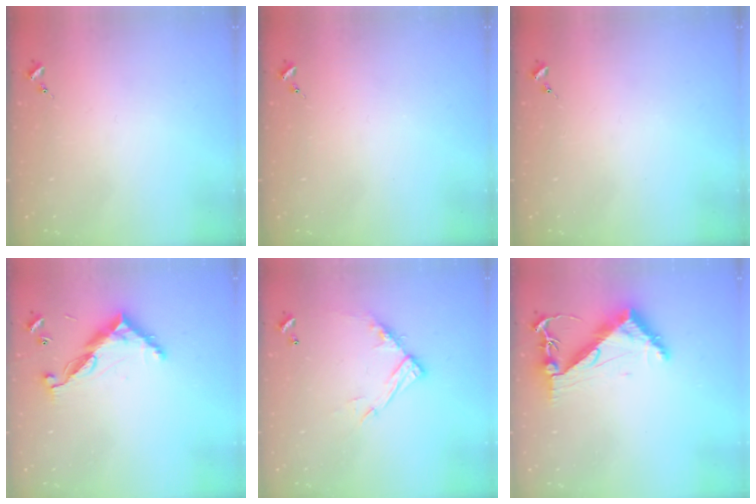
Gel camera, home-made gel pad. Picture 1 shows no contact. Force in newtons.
{"total": 0.0}
{"total": 0.0}
{"total": 9.9, "press": 9.9, "slide": 0.4}
{"total": 12.8, "press": 12.8, "slide": 1.0}
{"total": 7.8, "press": 7.7, "slide": 1.0}